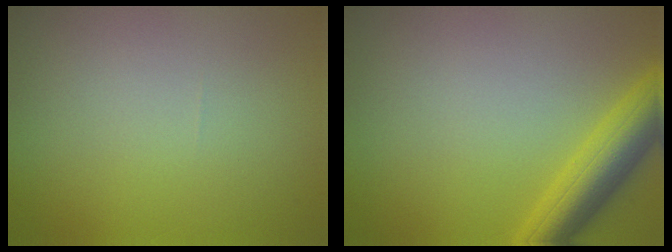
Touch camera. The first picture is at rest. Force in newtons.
{"total": 5.1, "press": 5.1, "slide": 0.2}